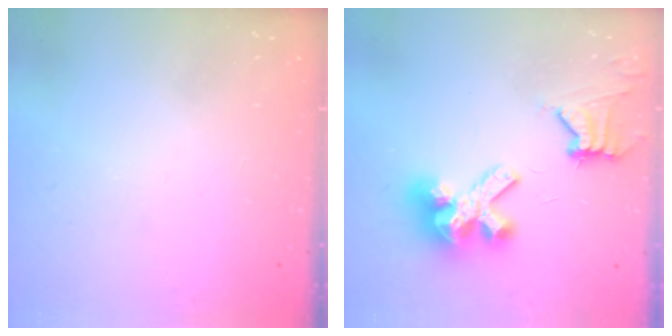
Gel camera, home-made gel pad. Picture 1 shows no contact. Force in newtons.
{"total": 11.8, "press": 11.7, "slide": 1.4}